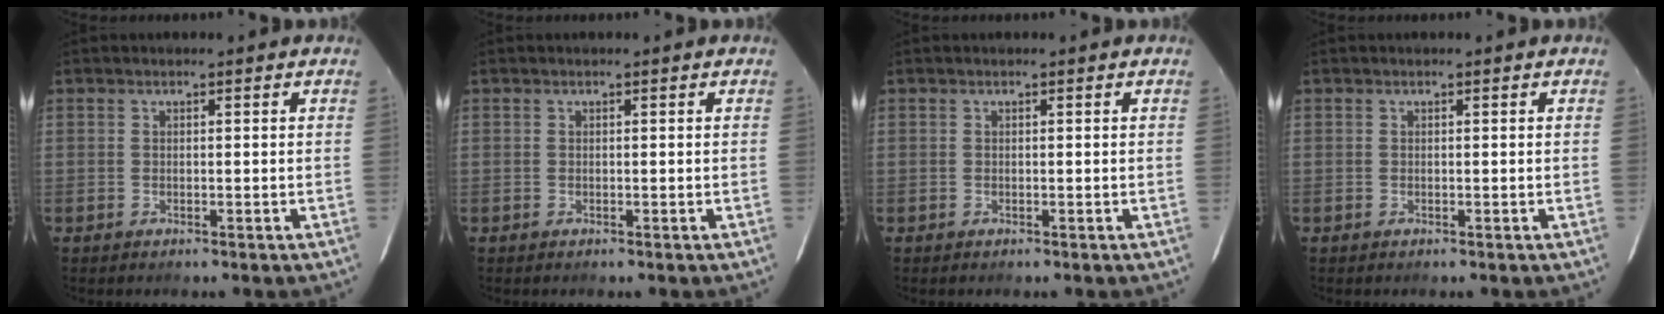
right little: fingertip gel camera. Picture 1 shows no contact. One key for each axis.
{"total": 0.0}
{"total": 0.0}
{"total": 0.0}